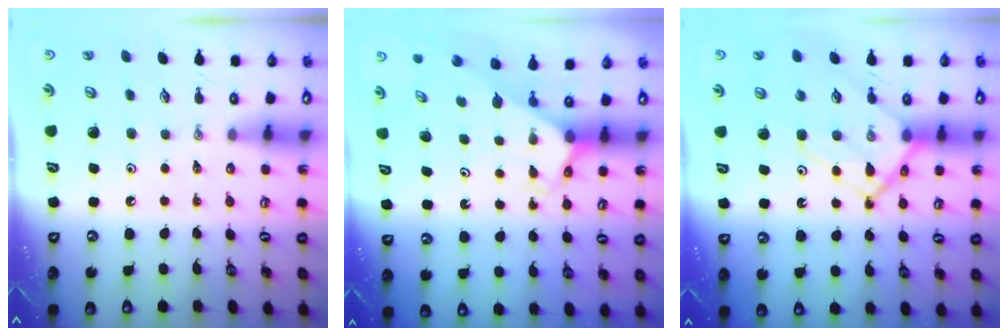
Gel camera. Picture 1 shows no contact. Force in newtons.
{"total": 2.7, "press": 2.7, "slide": 0.1}
{"total": 12.6, "press": 12.6, "slide": 1.1}